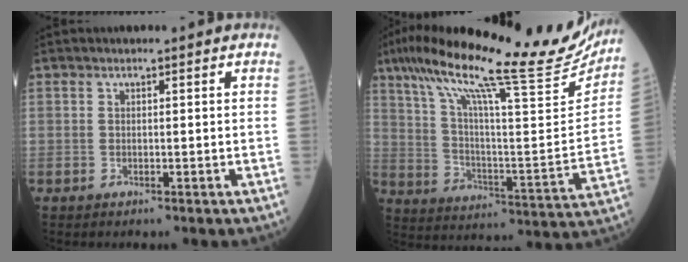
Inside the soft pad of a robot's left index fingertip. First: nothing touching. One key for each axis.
{"total": 29.2, "fx": 23.7, "fy": 3.2, "fz": 16.7, "tx": -0.285, "ty": -0.010, "tz": 0.337}